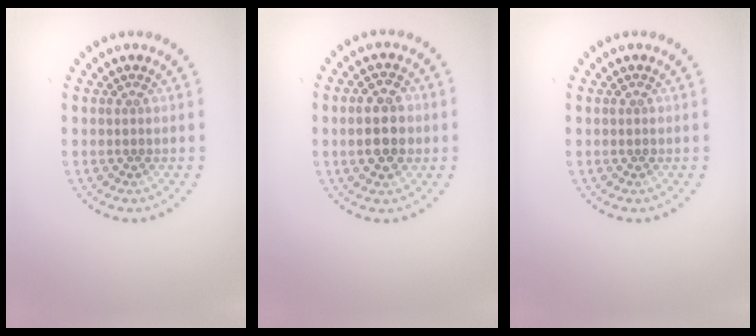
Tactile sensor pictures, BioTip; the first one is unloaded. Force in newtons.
{"total": 4.4, "press": 4.4, "slide": 0.1}
{"total": 0.6, "press": 0.6, "slide": 0.1}